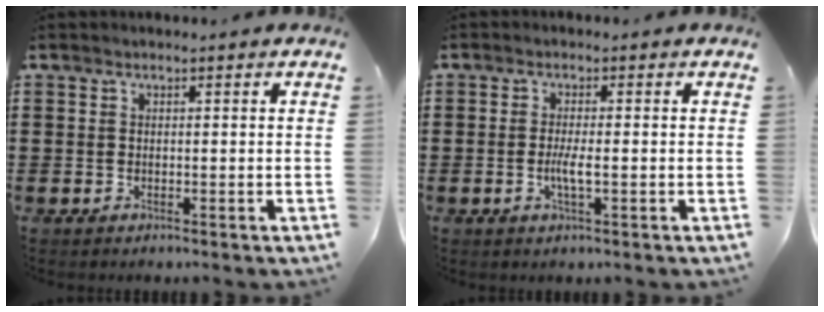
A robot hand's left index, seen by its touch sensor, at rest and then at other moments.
{"total": 3.0, "force": [-0.6, 0.4, 2.9], "torque": [-0.058, -0.005, -0.013]}